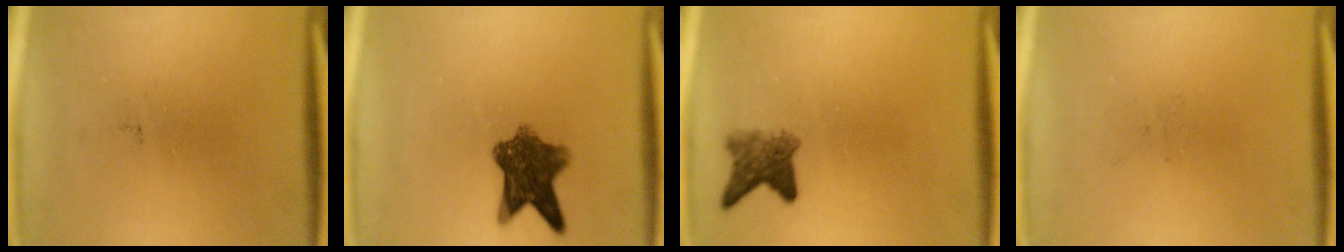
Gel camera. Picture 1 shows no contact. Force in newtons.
{"total": 8.1}
{"total": 3.7}
{"total": 0.0}